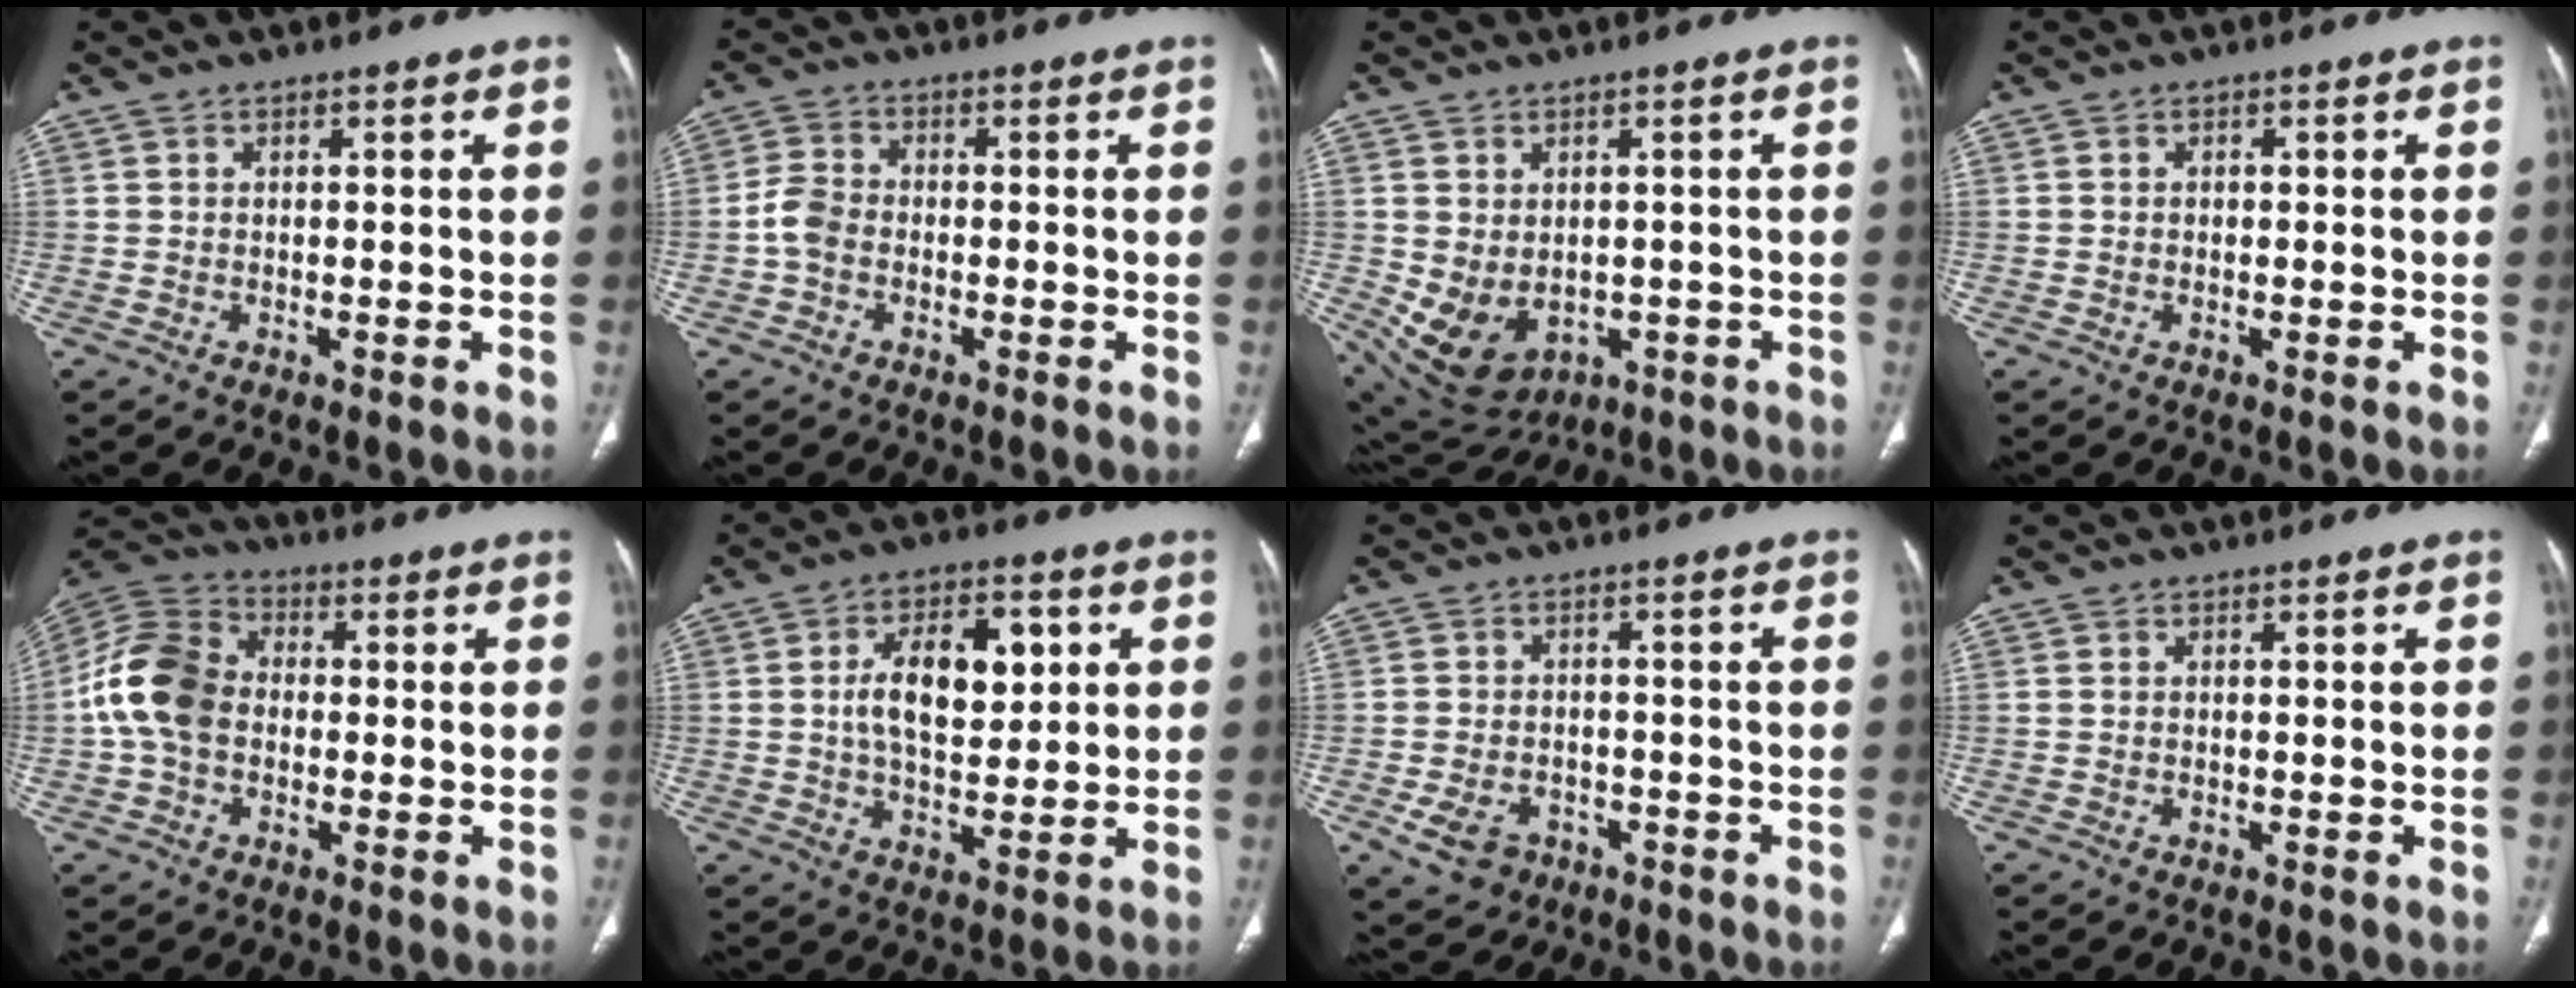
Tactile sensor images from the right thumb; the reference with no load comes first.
{"total": 4.1, "force": [-1.2, 3.0, 2.5], "torque": [-0.049, 0.012, -0.031]}
{"total": 11.7, "force": [-2.7, 8.9, 7.1], "torque": [-0.113, 0.003, -0.010]}
{"total": 2.7, "force": [0.0, 2.1, 1.7], "torque": [-0.013, 0.008, -0.003]}
{"total": 12.8, "force": [-0.7, 9.5, 8.6], "torque": [-0.165, 0.033, -0.024]}
{"total": 12.8, "force": [2.6, 7.1, 10.3], "torque": [-0.139, 0.000, 0.044]}
{"total": 6.5, "force": [-3.1, 5.0, 2.8], "torque": [-0.048, 0.022, -0.041]}
{"total": 0.0}